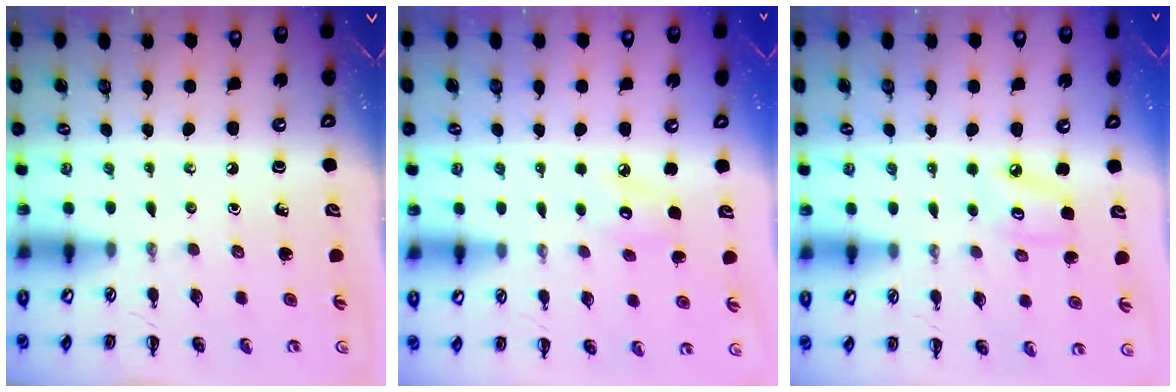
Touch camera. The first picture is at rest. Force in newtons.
{"total": 4.4, "press": 4.3, "slide": 0.8}
{"total": 4.4, "press": 4.3, "slide": 1.0}